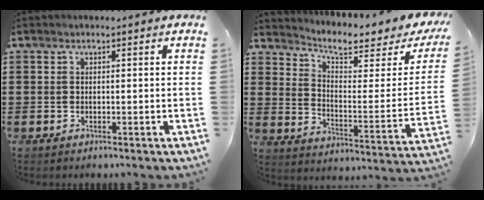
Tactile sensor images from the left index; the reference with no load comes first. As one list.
[{"total": 6.4, "force": [5.4, 1.1, 3.3], "torque": [-0.067, -0.045, 0.084]}]